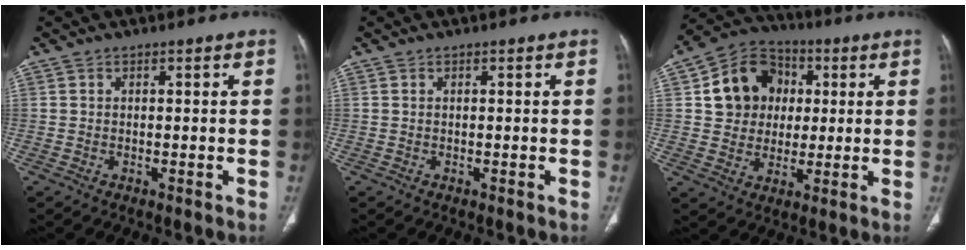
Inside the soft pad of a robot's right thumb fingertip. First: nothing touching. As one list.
[{"total": 0.0}, {"total": 13.4, "force": [2.6, 11.6, 6.1], "torque": [-0.070, 0.011, 0.042]}]